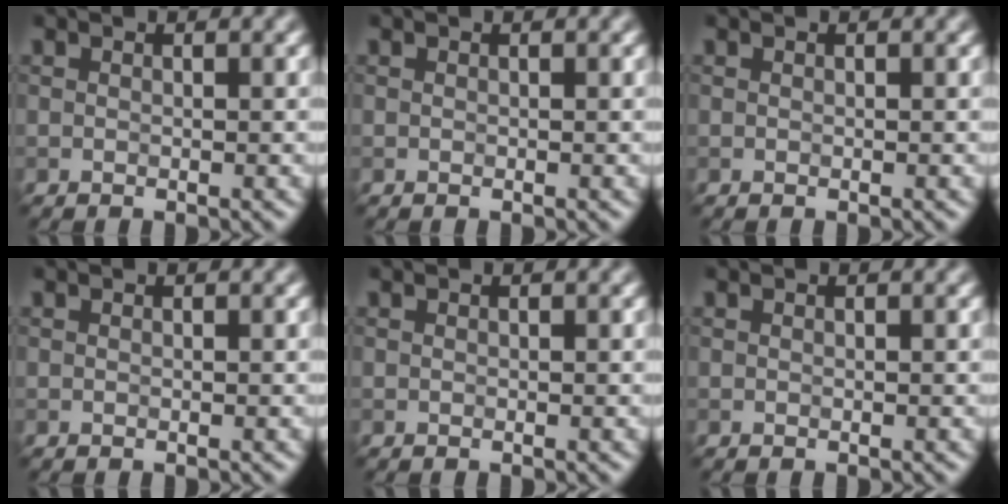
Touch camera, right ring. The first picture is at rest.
{"total": 0.0}
{"total": 0.0}
{"total": 0.0}
{"total": 0.0}
{"total": 0.0}